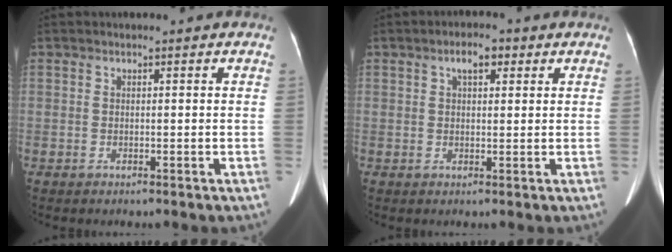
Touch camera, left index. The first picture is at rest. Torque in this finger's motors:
{"motor_torque": [0.61, -0.46, 0.30, 0.07]}